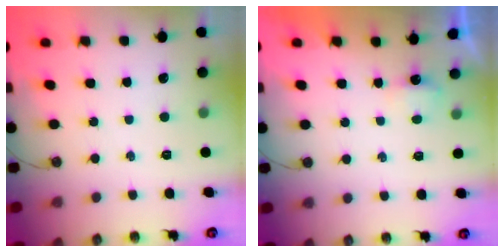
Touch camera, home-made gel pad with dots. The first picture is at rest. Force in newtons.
{"total": 13.3, "press": 4.4, "slide": 12.6}